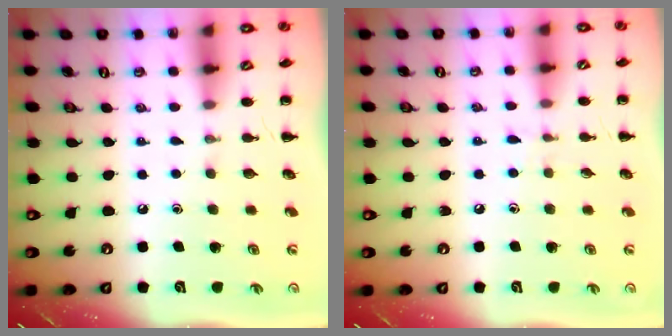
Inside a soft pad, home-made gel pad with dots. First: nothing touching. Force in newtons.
{"total": 4.1, "press": 3.7, "slide": 1.7}